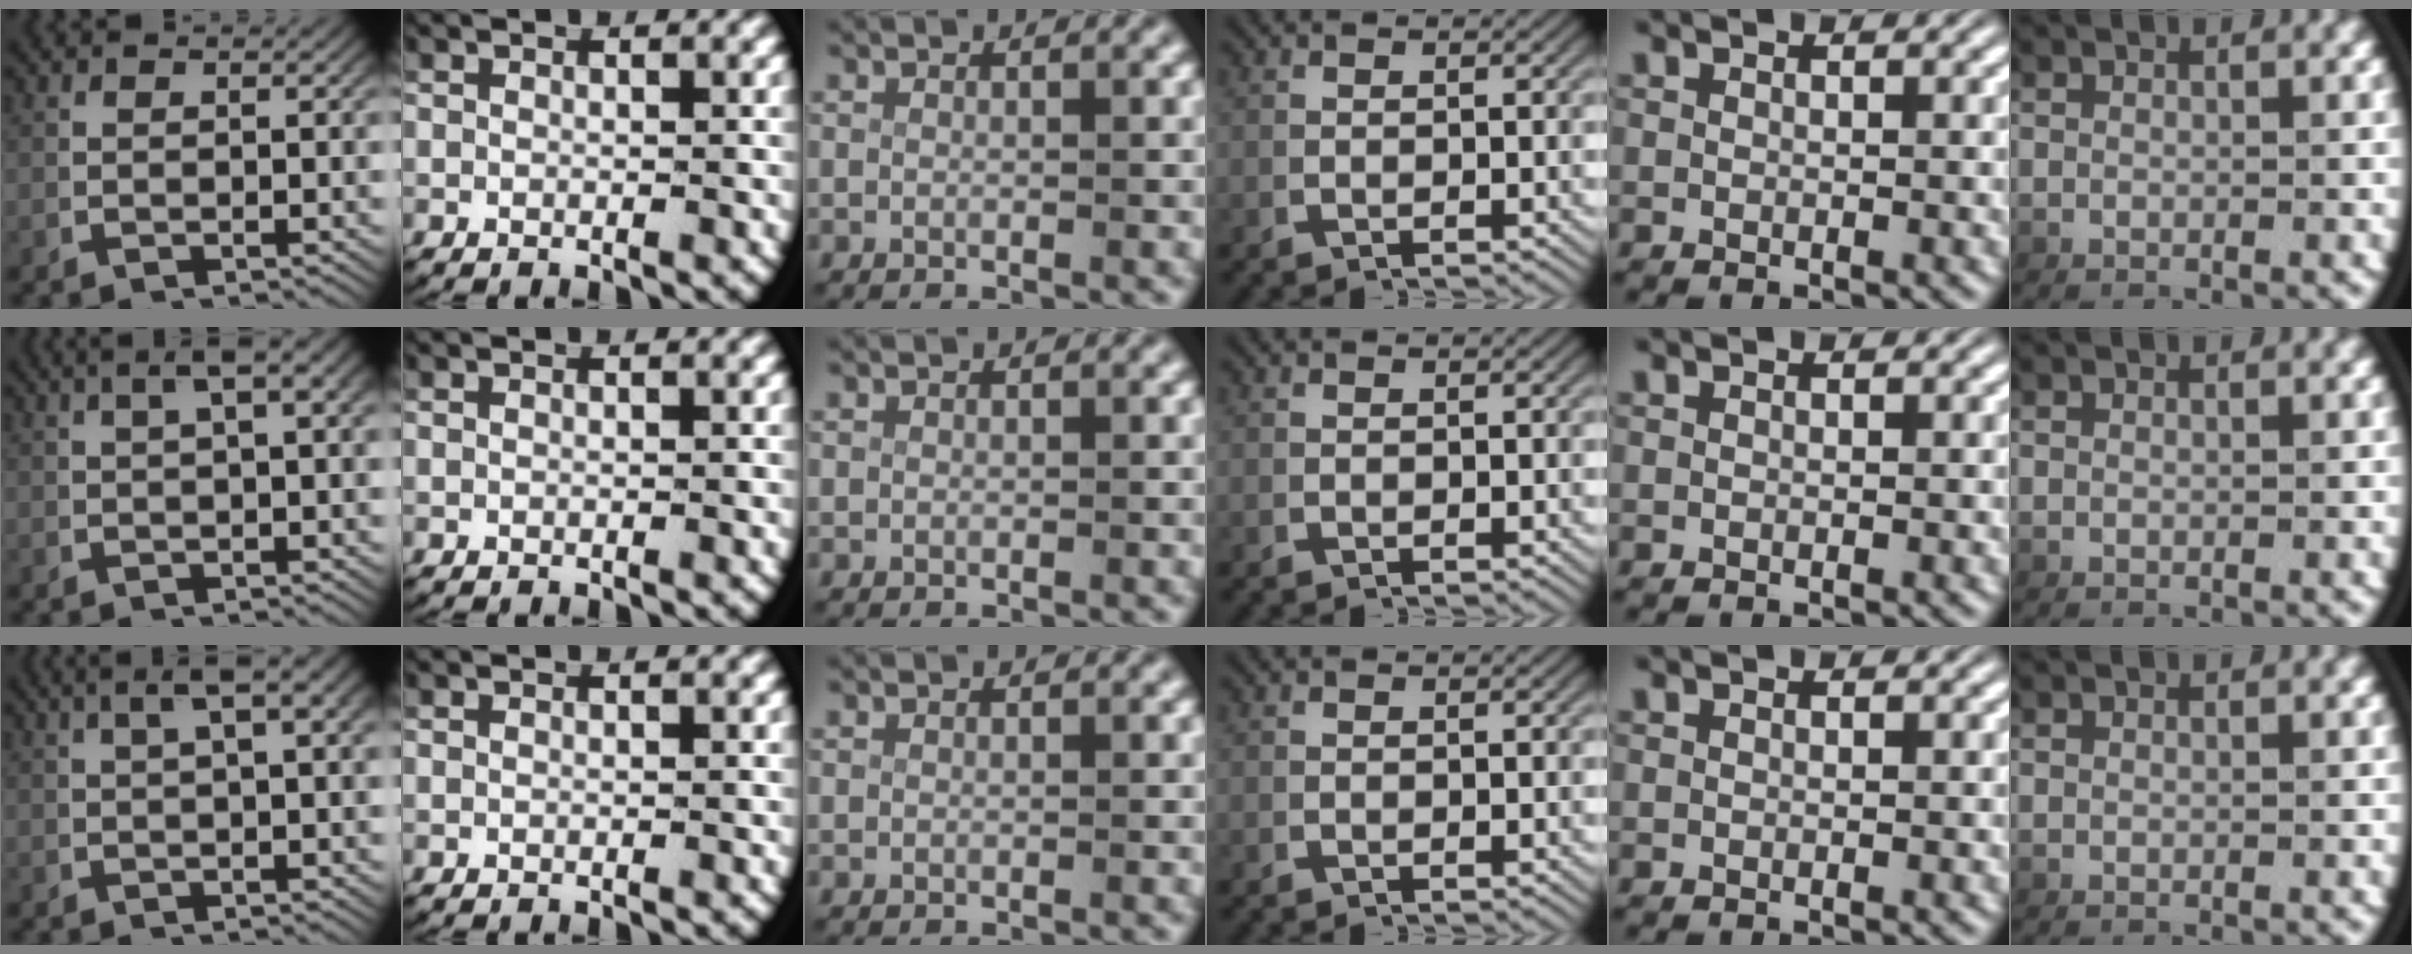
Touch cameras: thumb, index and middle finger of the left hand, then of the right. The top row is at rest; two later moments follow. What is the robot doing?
{"motion": "lift_and_place", "object": "router"}